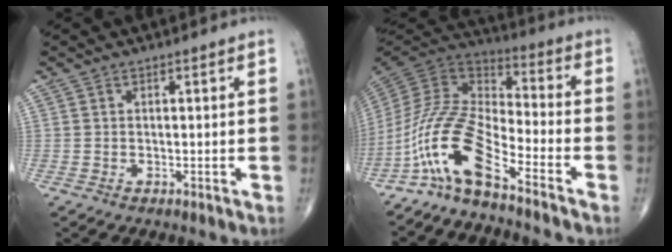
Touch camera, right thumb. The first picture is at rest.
{"total": 13.4, "force": [-9.1, 3.4, 9.3], "torque": [-0.199, 0.078, -0.186]}